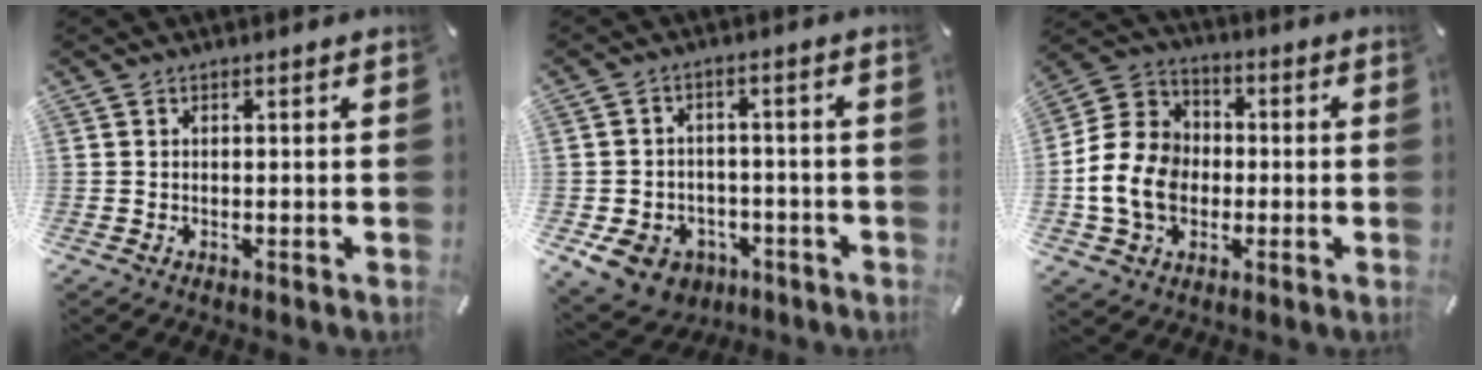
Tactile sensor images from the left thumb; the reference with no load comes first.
{"total": 8.8, "force": [-4.4, 7.0, 3.1], "torque": [-0.070, 0.034, -0.077]}
{"total": 13.1, "force": [-2.8, 11.0, 6.5], "torque": [-0.157, 0.033, -0.050]}